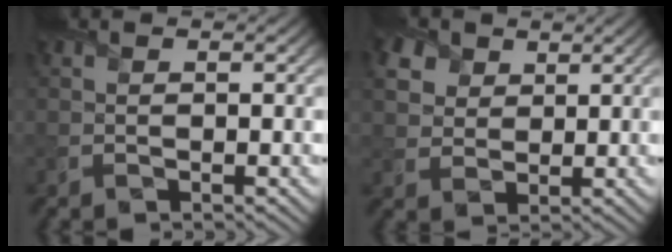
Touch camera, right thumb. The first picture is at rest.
{"total": 5.1, "force": [2.8, 3.7, 2.2], "torque": [-0.075, 0.006, 0.050]}